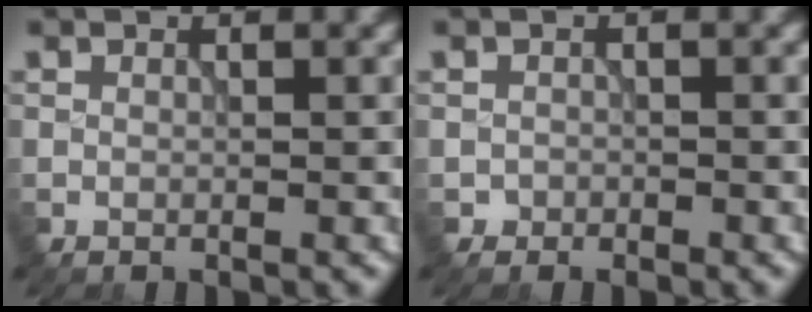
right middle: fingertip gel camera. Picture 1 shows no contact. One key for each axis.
{"total": 0.8, "fx": -0.5, "fy": 0.6, "fz": -0.2, "tx": 0.008, "ty": 0.000, "tz": -0.009}